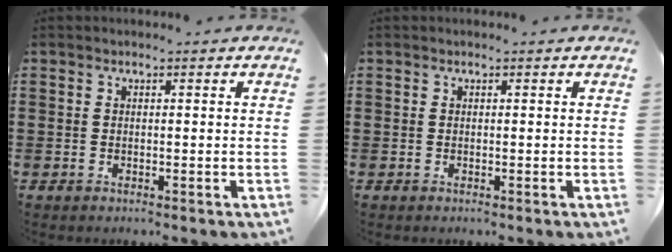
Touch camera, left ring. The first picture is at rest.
{"total": 0.0}